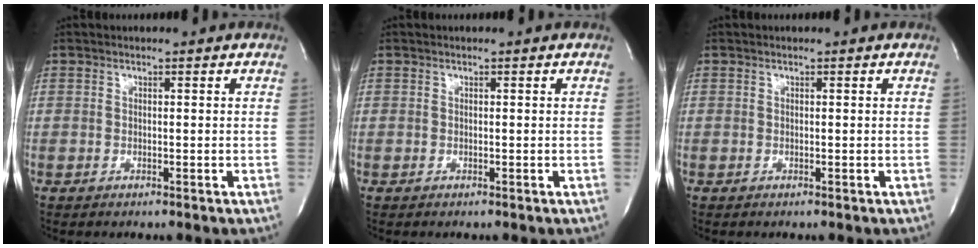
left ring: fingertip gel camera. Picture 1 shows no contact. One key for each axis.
{"total": 0.0}
{"total": 0.0}